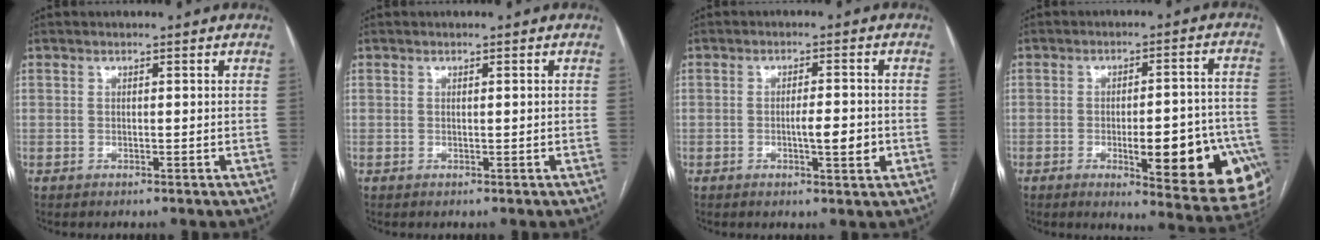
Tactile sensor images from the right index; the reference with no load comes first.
{"total": 0.0}
{"total": 4.6, "force": [-1.1, 0.8, 4.4], "torque": [-0.071, -0.002, -0.013]}
{"total": 18.8, "force": [-6.5, 4.6, 17.0], "torque": [-0.119, 0.019, -0.063]}